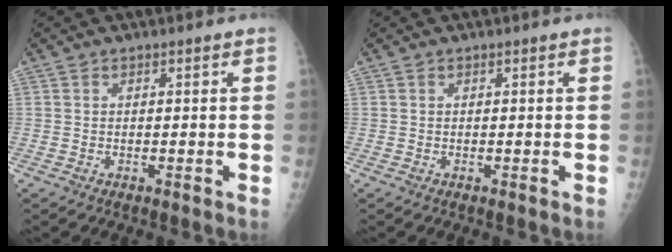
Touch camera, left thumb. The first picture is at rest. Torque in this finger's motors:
{"motor_torque": [0.00, 0.00, -0.04, 0.01, 0.00]}